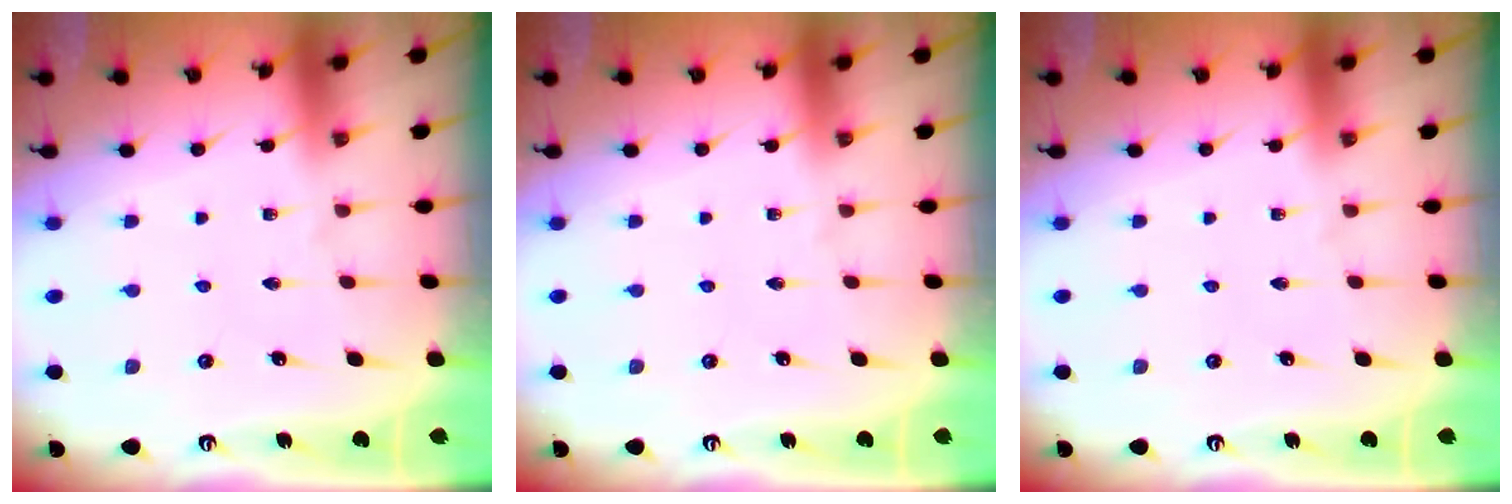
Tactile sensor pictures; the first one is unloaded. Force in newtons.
{"total": 0.0}
{"total": 0.0}